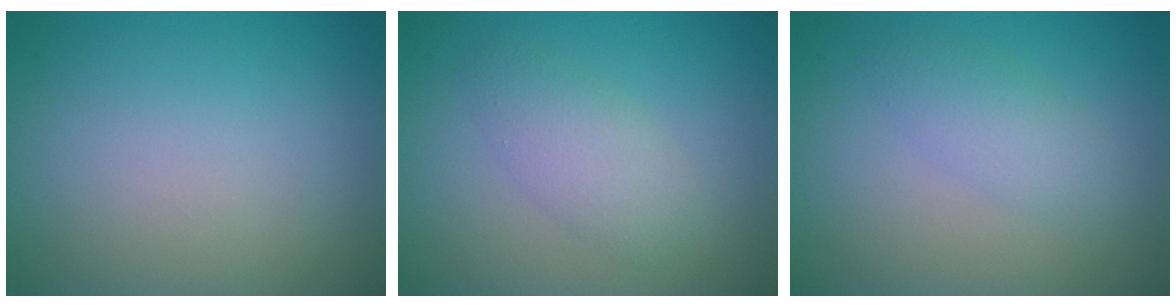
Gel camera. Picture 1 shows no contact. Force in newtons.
{"total": 2.7, "press": 2.7, "slide": 0.1}
{"total": 2.2, "press": 2.2, "slide": 0.1}